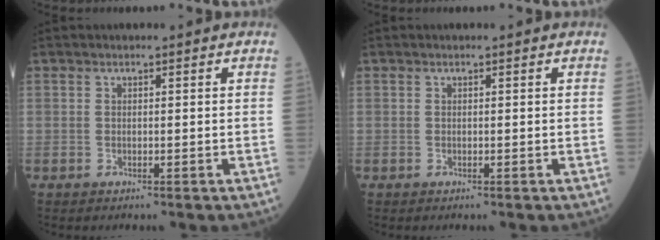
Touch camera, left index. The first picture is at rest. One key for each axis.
{"total": 0.0}